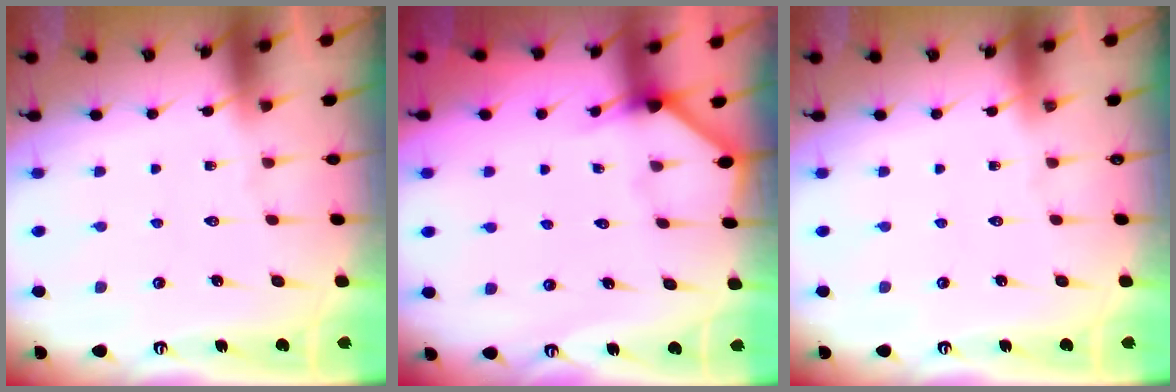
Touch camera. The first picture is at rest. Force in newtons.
{"total": 2.9, "press": 2.9, "slide": 0.2}
{"total": 0.0}